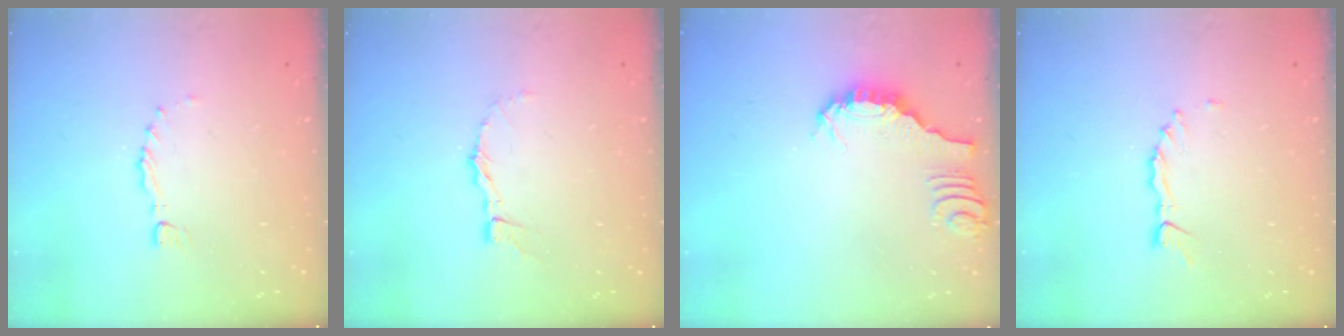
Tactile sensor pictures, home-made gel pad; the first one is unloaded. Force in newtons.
{"total": 1.6, "press": 1.6, "slide": 0.1}
{"total": 1.3, "press": 1.3, "slide": 0.3}
{"total": 0.9, "press": 0.9, "slide": 0.1}